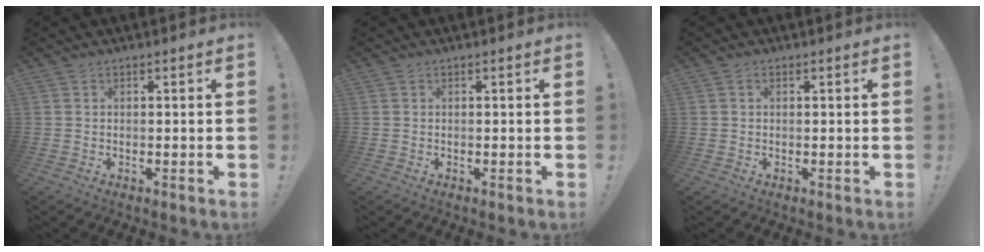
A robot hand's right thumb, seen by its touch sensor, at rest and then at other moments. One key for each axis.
{"total": 0.0}
{"total": 0.7, "fx": 0.2, "fy": 0.5, "fz": 0.4, "tx": -0.009, "ty": 0.003, "tz": 0.003}